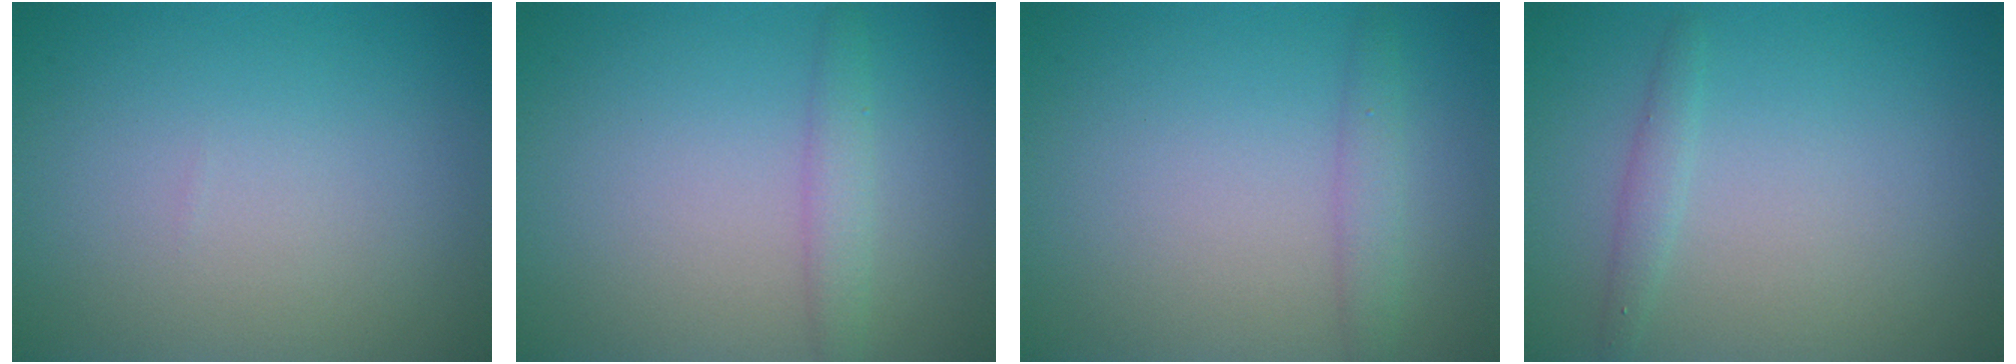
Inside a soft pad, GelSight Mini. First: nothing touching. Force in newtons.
{"total": 1.8, "press": 1.8, "slide": 0.1}
{"total": 1.7, "press": 1.7, "slide": 0.1}
{"total": 1.3, "press": 1.3, "slide": 0.0}